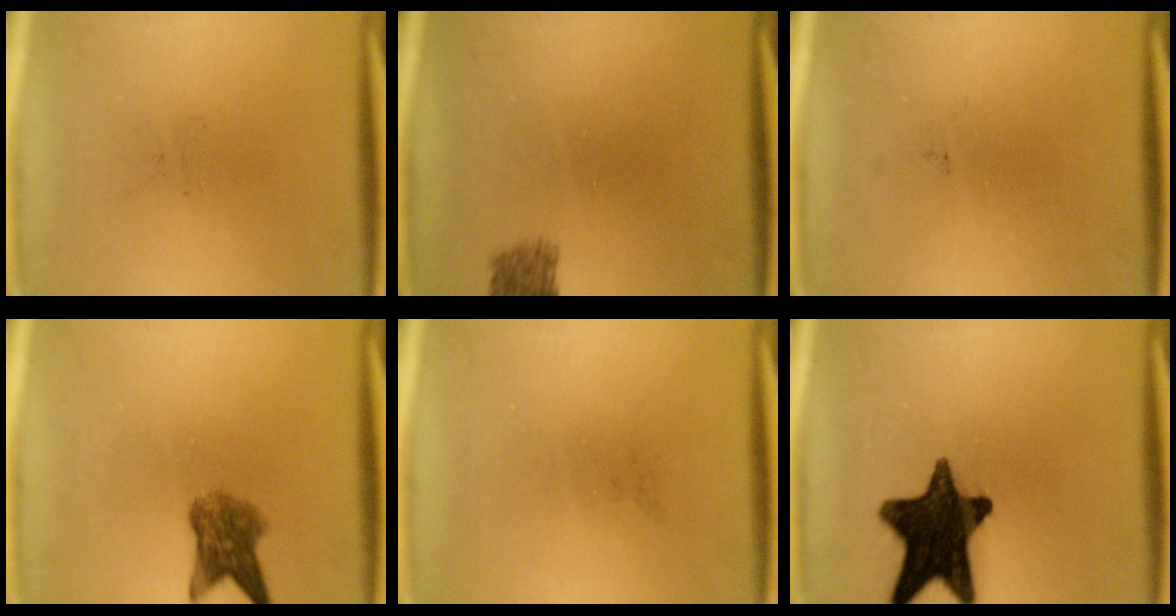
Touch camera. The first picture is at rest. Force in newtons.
{"total": 2.5}
{"total": 0.0}
{"total": 5.1}
{"total": 0.0}
{"total": 15.8}